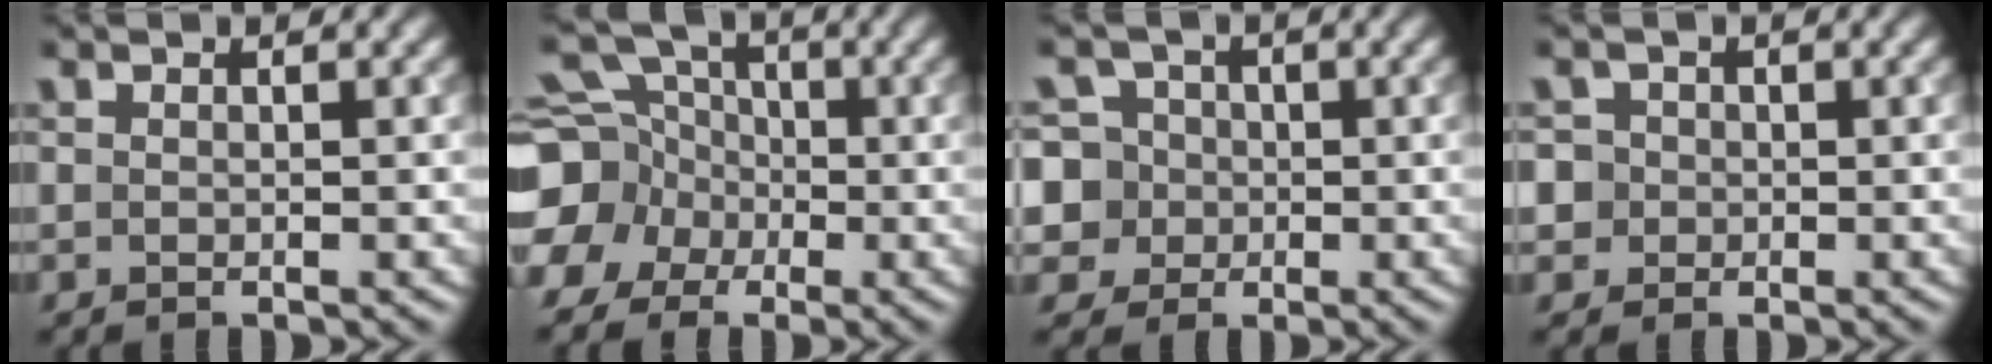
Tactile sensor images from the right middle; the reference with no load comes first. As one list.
[{"total": 10.9, "force": [-2.8, 9.8, 3.9], "torque": [-0.111, -0.001, -0.070]}, {"total": 7.2, "force": [-0.3, 6.9, 2.0], "torque": [-0.038, 0.029, -0.022]}, {"total": 3.5, "force": [0.3, 3.3, 1.1], "torque": [-0.004, 0.027, -0.014]}]